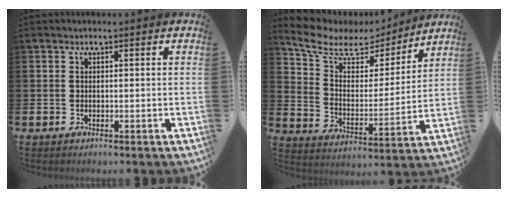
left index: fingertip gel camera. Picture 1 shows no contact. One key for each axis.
{"total": 8.2, "fx": 6.6, "fy": 4.0, "fz": 2.7, "tx": -0.091, "ty": -0.042, "tz": 0.113}